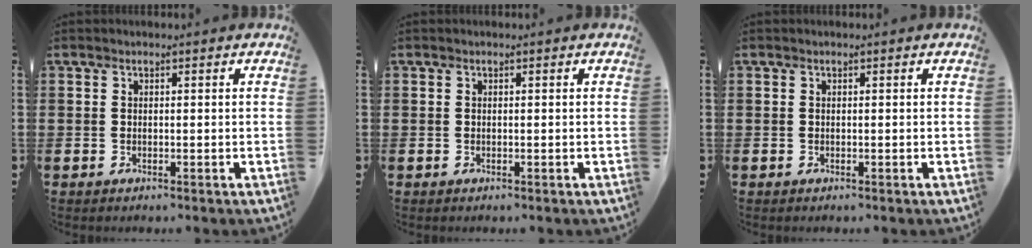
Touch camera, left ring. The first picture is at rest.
{"total": 0.0}
{"total": 0.0}